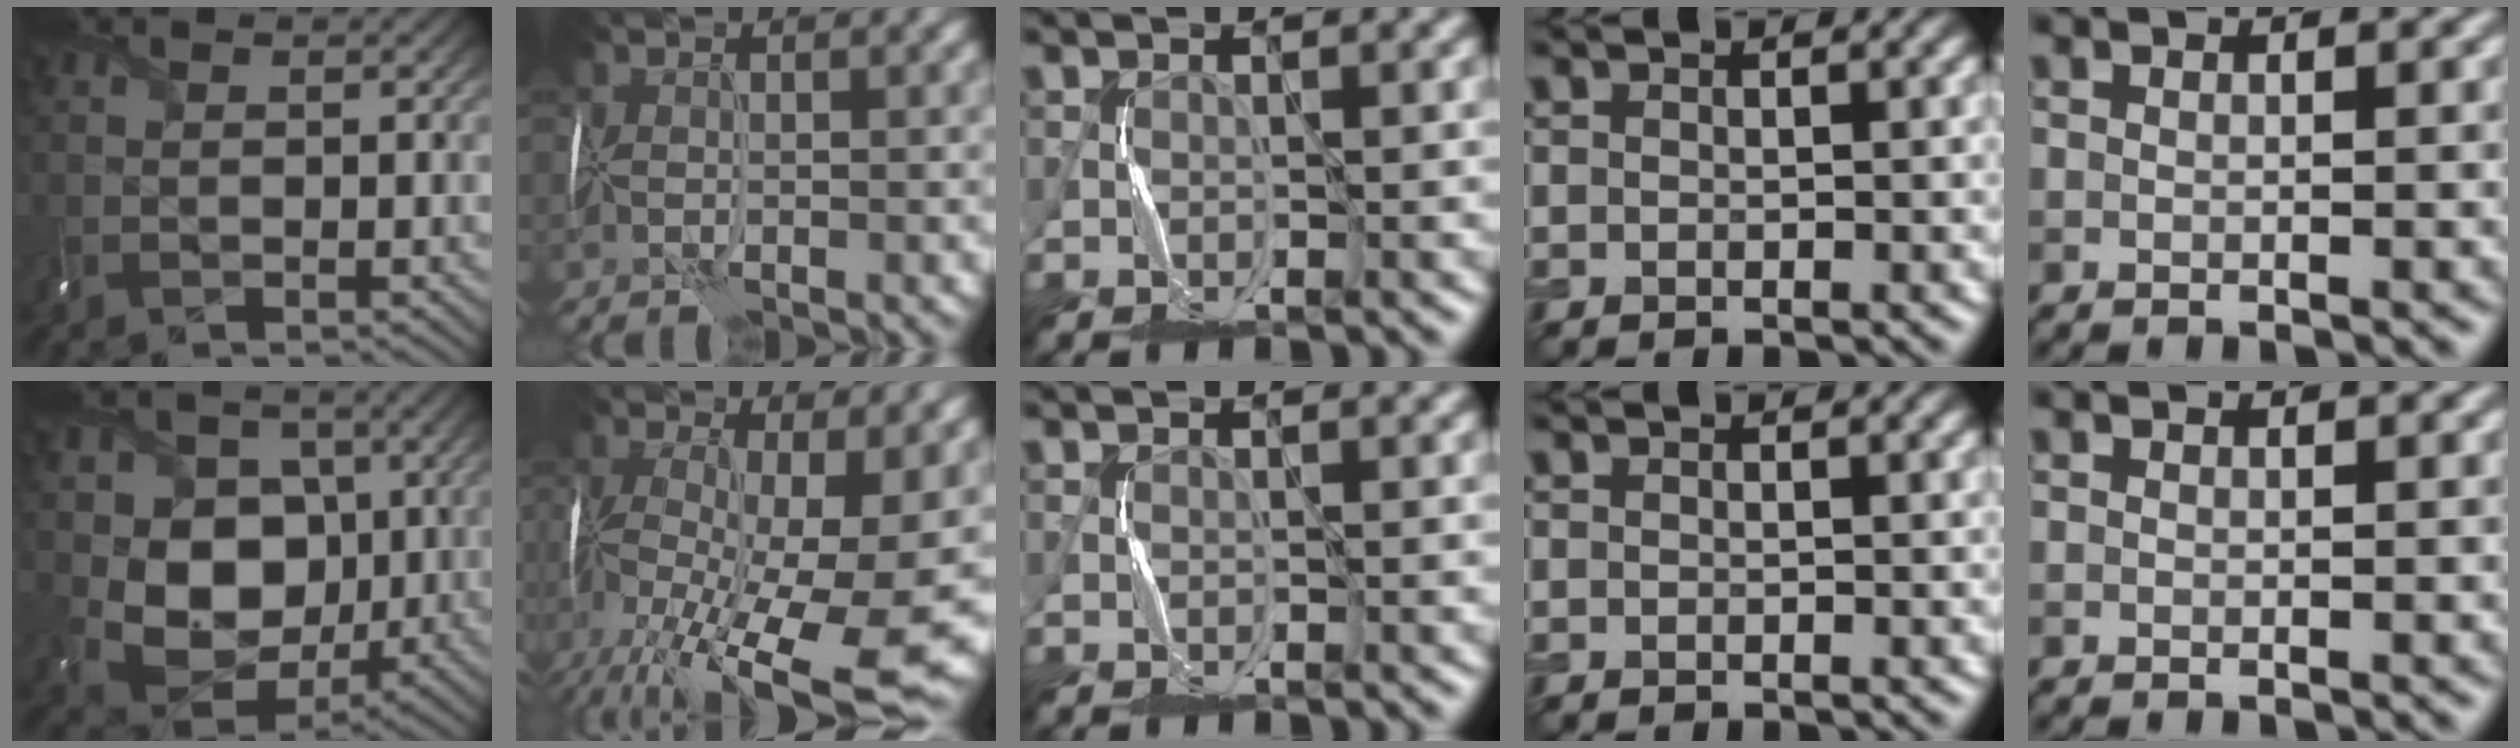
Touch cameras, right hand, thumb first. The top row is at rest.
{"thumb": {"total": 11.8, "force": [1.4, 9.6, 6.7], "torque": [-0.135, -0.011, 0.019]}, "index": {"total": 15.6, "force": [-4.4, 6.3, 13.5], "torque": [-0.261, -0.015, -0.066]}}